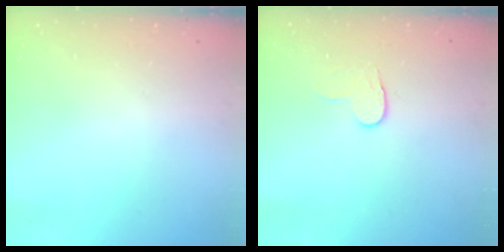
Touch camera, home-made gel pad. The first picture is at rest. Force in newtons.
{"total": 4.0, "press": 4.0, "slide": 0.5}